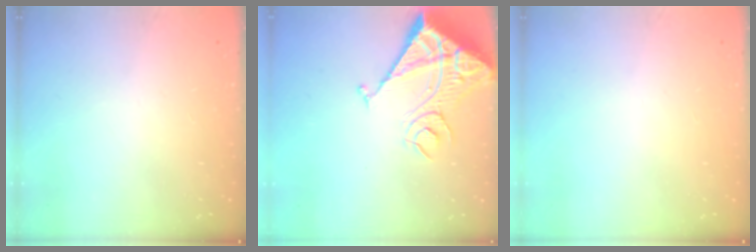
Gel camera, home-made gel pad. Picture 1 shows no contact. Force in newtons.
{"total": 17.3, "press": 17.1, "slide": 2.3}
{"total": 0.0}